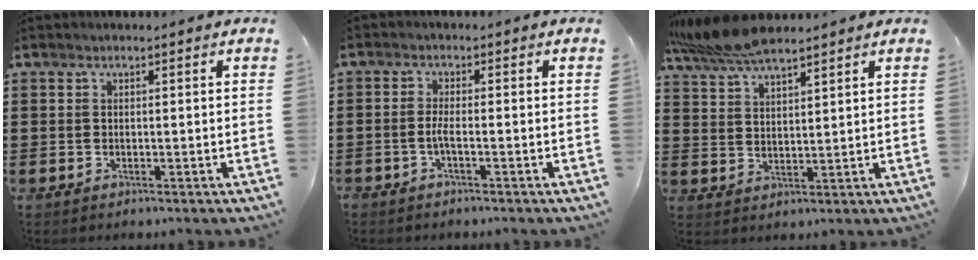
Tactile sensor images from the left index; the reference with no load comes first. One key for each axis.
{"total": 1.8, "fx": -1.0, "fy": 0.2, "fz": 1.5, "tx": -0.043, "ty": -0.005, "tz": -0.023}
{"total": 7.3, "fx": 6.5, "fy": 1.4, "fz": 3.0, "tx": -0.078, "ty": -0.009, "tz": 0.122}